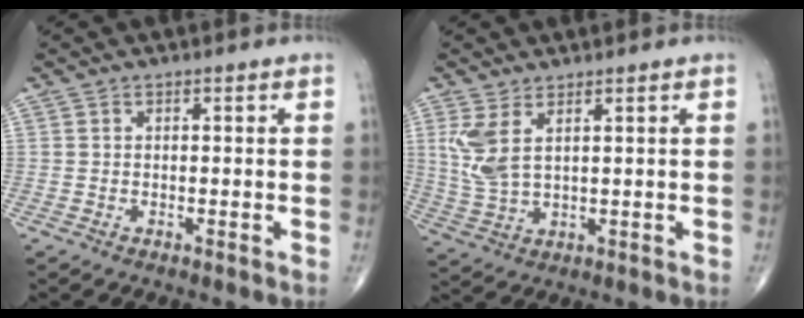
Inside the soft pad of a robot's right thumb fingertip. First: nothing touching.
{"total": 6.4, "force": [2.6, 2.6, 5.3], "torque": [-0.125, -0.012, 0.064]}